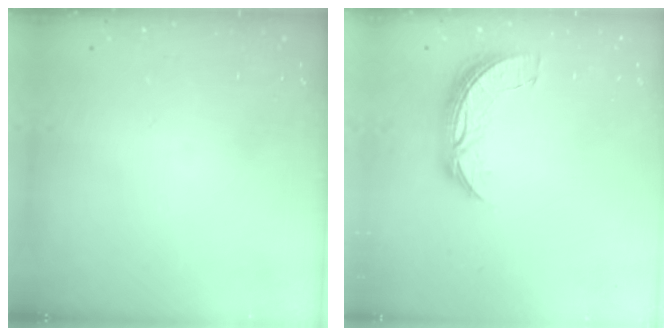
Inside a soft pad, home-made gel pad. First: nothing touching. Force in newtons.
{"total": 7.7, "press": 7.7, "slide": 0.7}